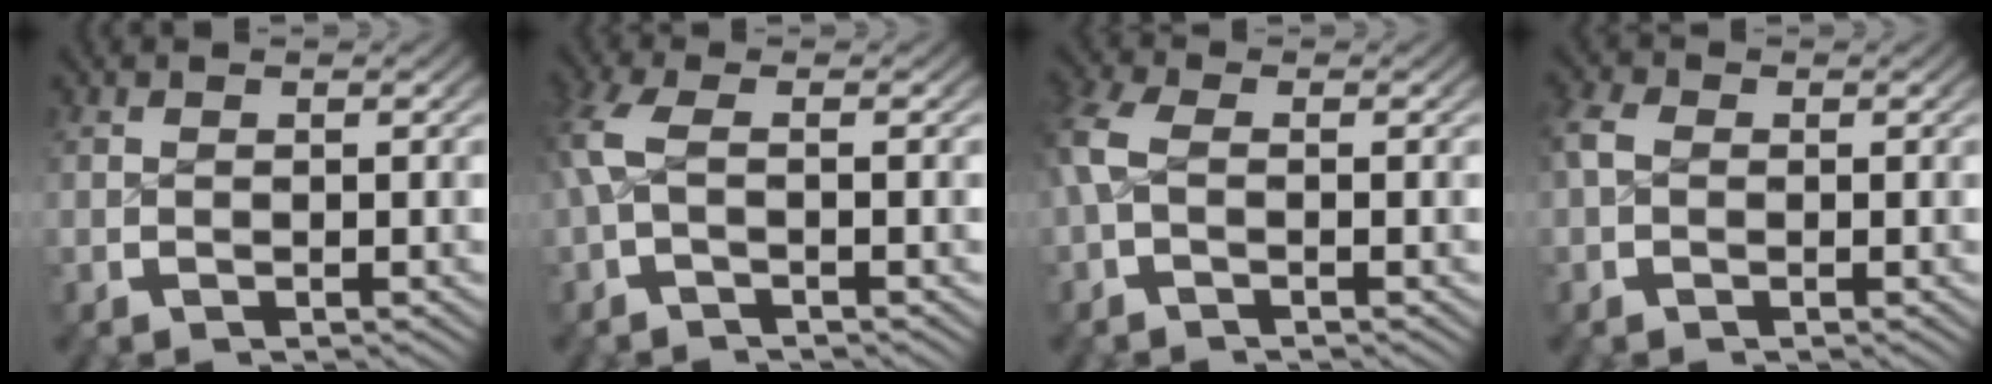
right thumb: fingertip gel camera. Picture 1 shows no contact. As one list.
[{"total": 2.7, "force": [-0.2, 1.1, 2.5], "torque": [-0.072, 0.001, 0.000]}, {"total": 2.6, "force": [-0.2, 1.8, 1.9], "torque": [-0.060, -0.002, -0.003]}, {"total": 1.7, "force": [0.0, 1.4, 0.9], "torque": [-0.028, -0.004, -0.001]}]